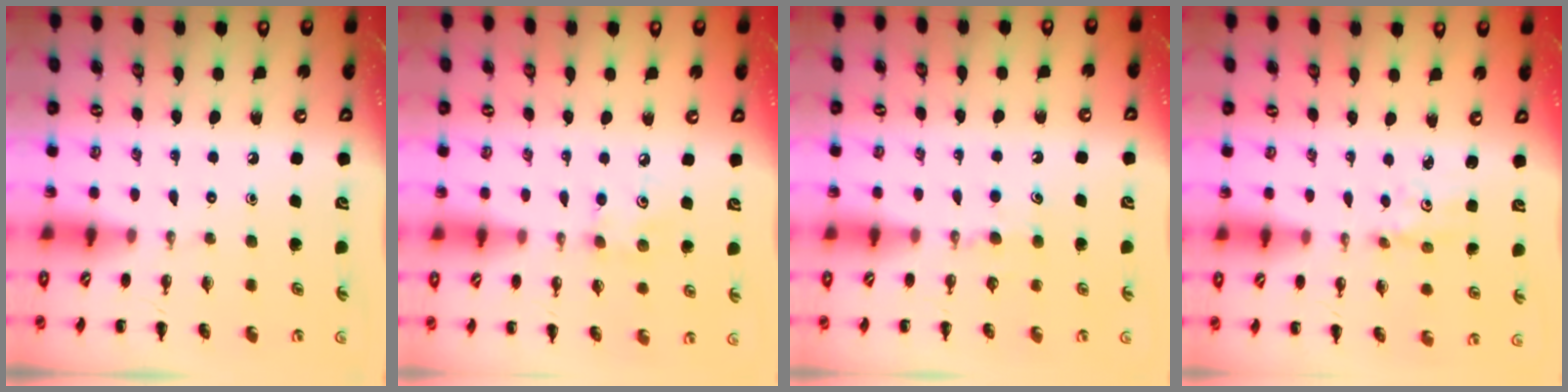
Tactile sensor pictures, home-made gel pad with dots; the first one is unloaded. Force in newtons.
{"total": 5.1, "press": 5.0, "slide": 1.1}
{"total": 4.3, "press": 4.1, "slide": 1.3}
{"total": 1.9, "press": 1.9, "slide": 0.5}